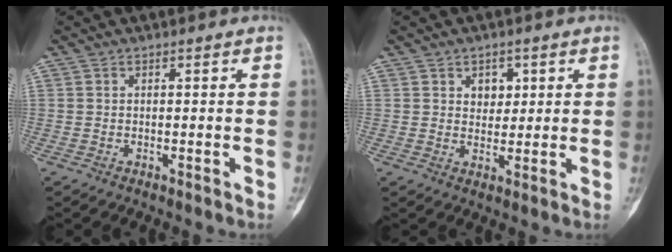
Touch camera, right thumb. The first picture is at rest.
{"total": 3.7, "force": [1.4, 2.9, 1.9], "torque": [-0.003, -0.007, 0.020]}